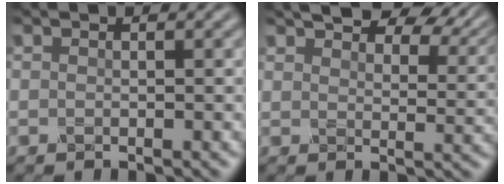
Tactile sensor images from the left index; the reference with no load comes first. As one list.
[{"total": 7.8, "force": [6.2, 2.7, 3.9], "torque": [-0.061, 0.020, 0.090]}]